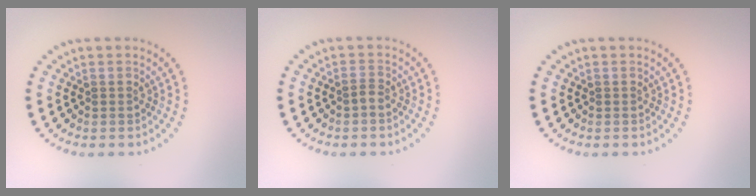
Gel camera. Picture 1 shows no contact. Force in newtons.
{"total": 0.9, "press": 0.6, "slide": 0.6}
{"total": 0.0}